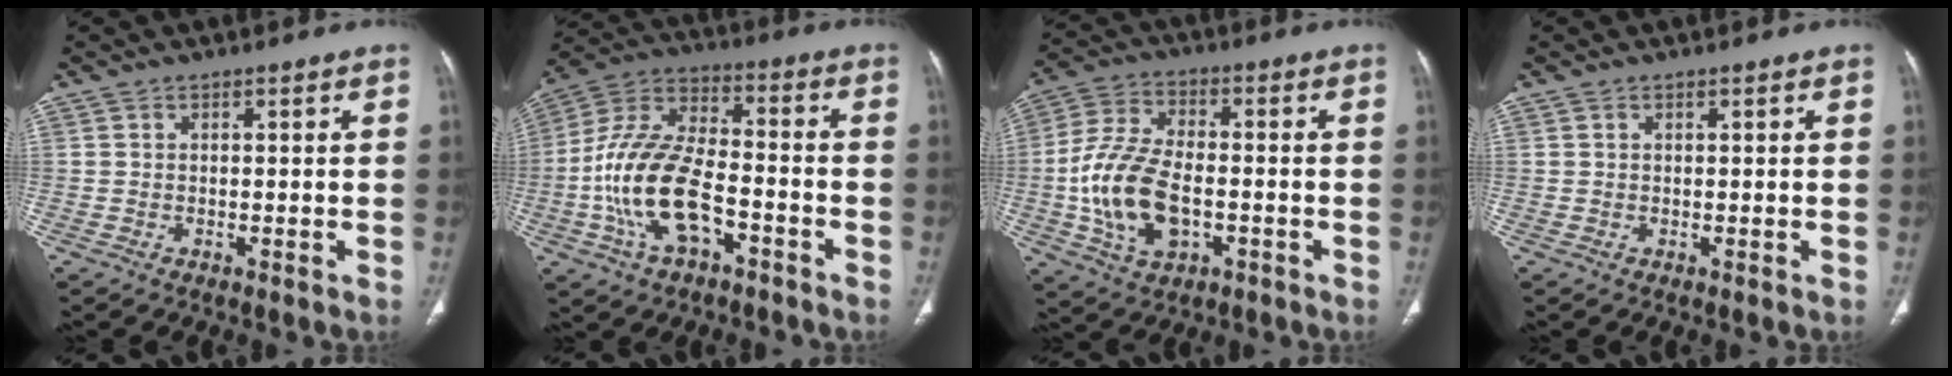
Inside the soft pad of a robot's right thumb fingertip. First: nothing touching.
{"total": 16.7, "force": [-5.4, 8.5, 13.3], "torque": [-0.264, 0.041, -0.099]}
{"total": 14.4, "force": [-2.8, 8.3, 11.4], "torque": [-0.225, 0.016, -0.049]}
{"total": 0.0}